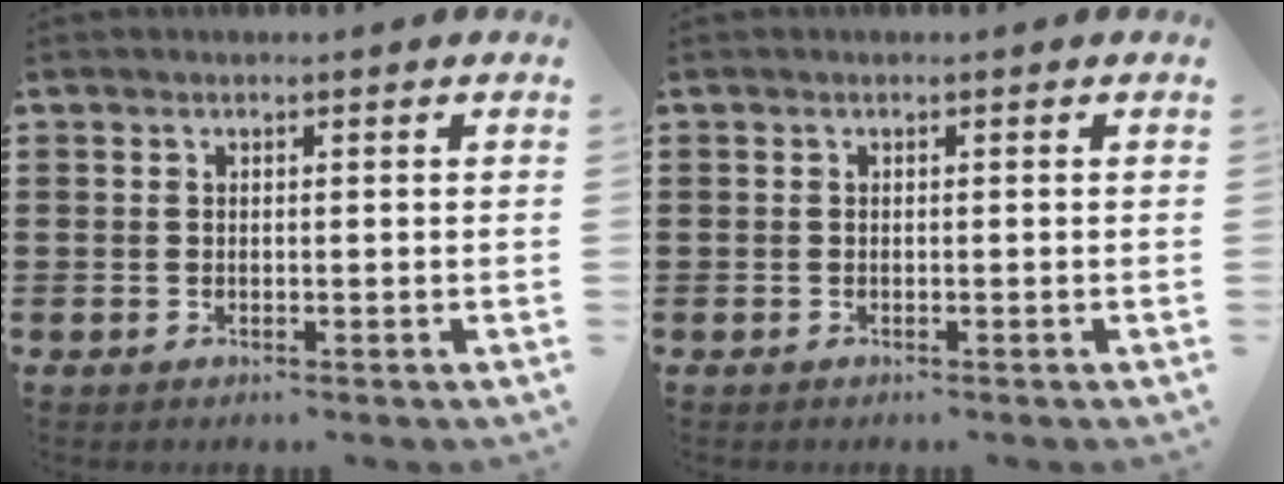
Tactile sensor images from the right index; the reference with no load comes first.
{"total": 0.0}